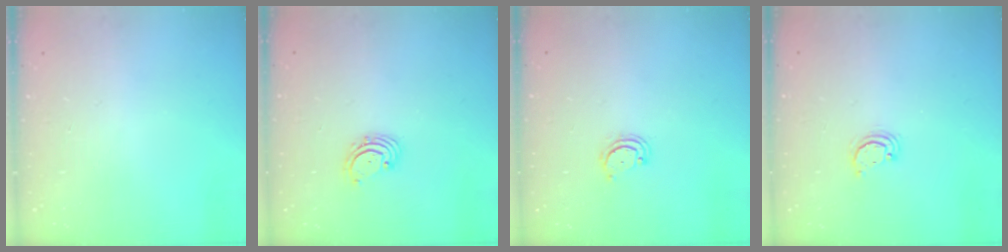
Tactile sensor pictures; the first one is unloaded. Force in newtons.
{"total": 1.8, "press": 1.7, "slide": 0.7}
{"total": 3.2, "press": 3.2, "slide": 0.3}
{"total": 2.5, "press": 2.5, "slide": 0.3}